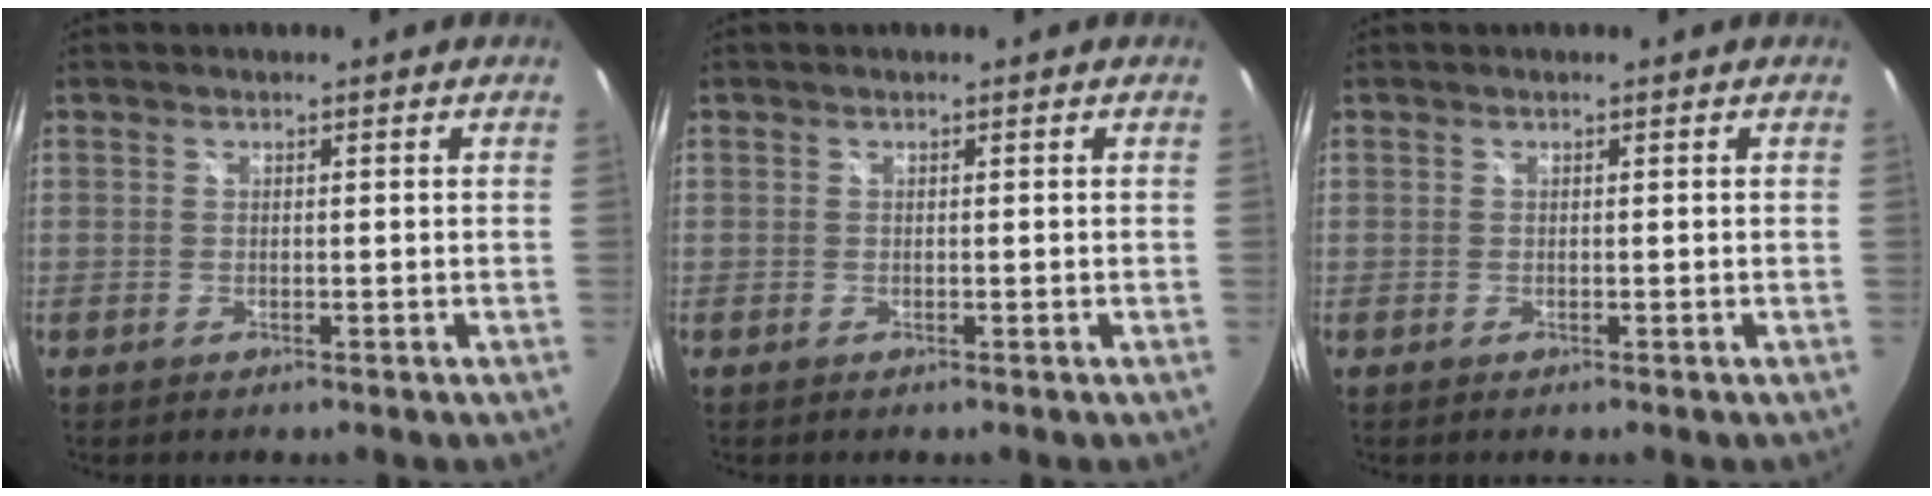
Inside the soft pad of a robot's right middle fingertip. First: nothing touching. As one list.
[{"total": 0.0}, {"total": 0.0}]